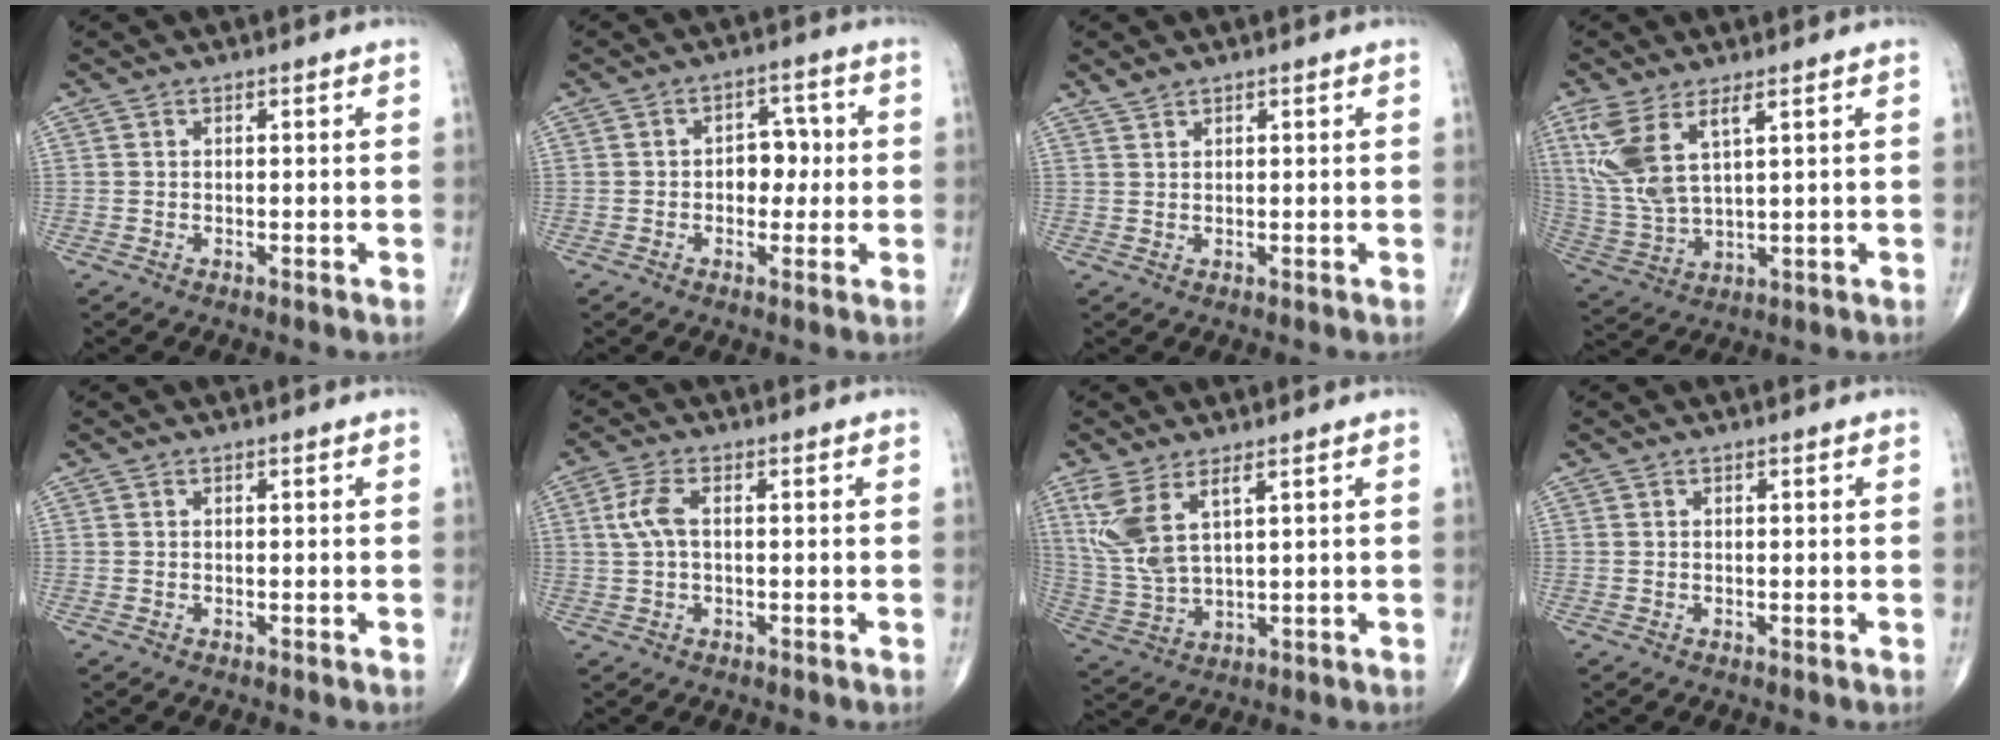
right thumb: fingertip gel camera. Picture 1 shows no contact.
{"total": 5.7, "force": [-0.1, 4.0, 4.0], "torque": [-0.024, 0.015, -0.007]}
{"total": 1.6, "force": [1.4, 0.5, 0.5], "torque": [-0.006, 0.002, 0.030]}
{"total": 10.7, "force": [4.8, 3.9, 8.7], "torque": [-0.201, -0.020, 0.111]}
{"total": 0.0}
{"total": 4.4, "force": [0.6, 2.0, 3.9], "torque": [-0.102, 0.010, 0.009]}
{"total": 9.4, "force": [4.5, 3.4, 7.5], "torque": [-0.174, -0.020, 0.104]}
{"total": 0.0}